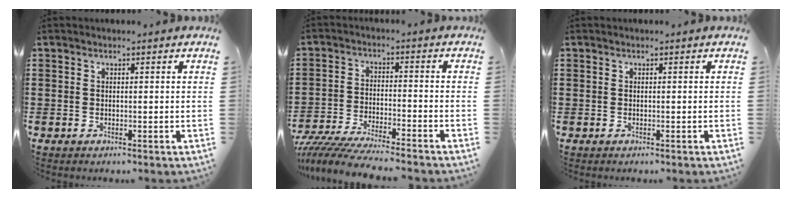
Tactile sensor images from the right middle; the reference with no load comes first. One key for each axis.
{"total": 6.6, "fx": -6.3, "fy": -0.1, "fz": 1.8, "tx": -0.052, "ty": -0.012, "tz": -0.126}
{"total": 0.0}